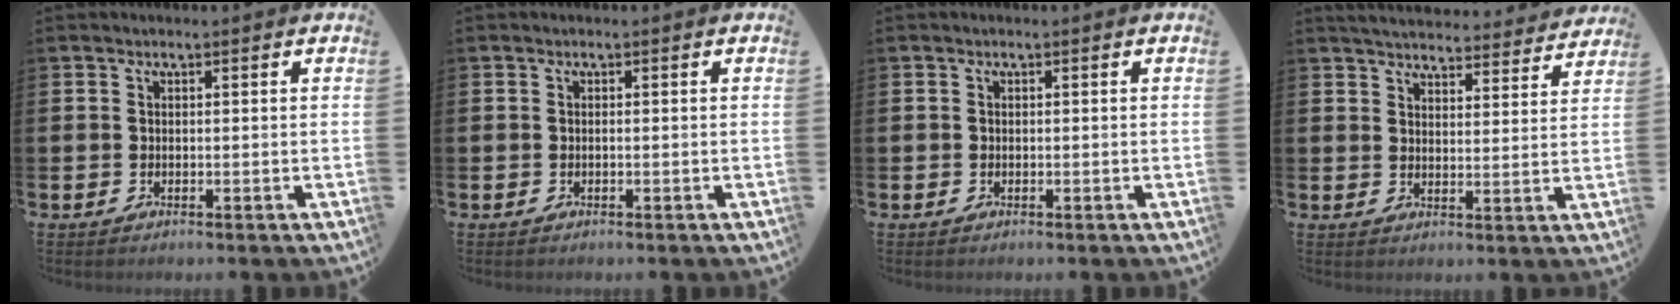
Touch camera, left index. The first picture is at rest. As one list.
[{"total": 0.0}, {"total": 0.0}, {"total": 4.7, "force": [4.6, 0.6, 0.5], "torque": [-0.024, -0.032, 0.081]}]